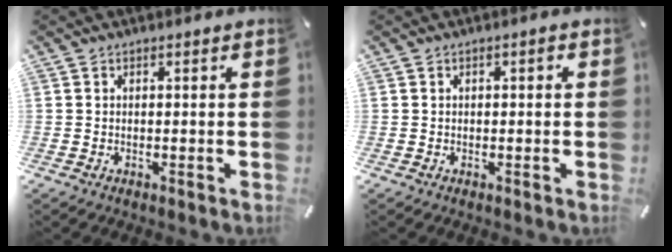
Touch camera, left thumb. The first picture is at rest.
{"total": 1.2, "force": [0.0, 0.6, 1.1], "torque": [-0.020, 0.005, -0.001]}